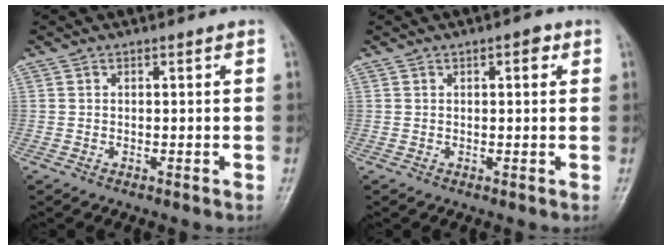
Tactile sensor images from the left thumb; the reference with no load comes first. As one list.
[{"total": 2.2, "force": [0.9, 0.9, 1.8], "torque": [-0.019, 0.001, 0.009]}]